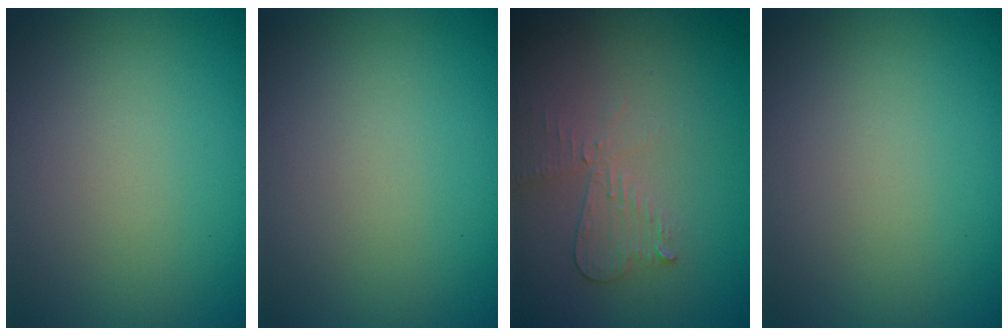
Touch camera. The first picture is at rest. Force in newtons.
{"total": 0.0}
{"total": 2.1, "press": 2.1, "slide": 0.1}
{"total": 0.0}